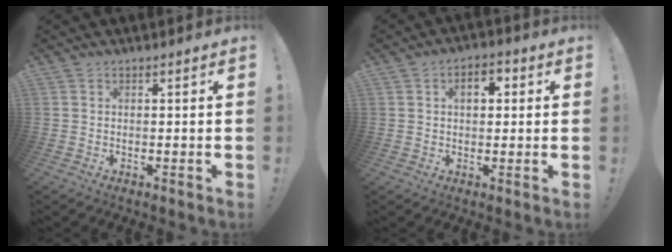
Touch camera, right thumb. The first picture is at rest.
{"total": 5.0, "force": [0.9, 3.2, 3.7], "torque": [-0.039, 0.001, 0.006]}